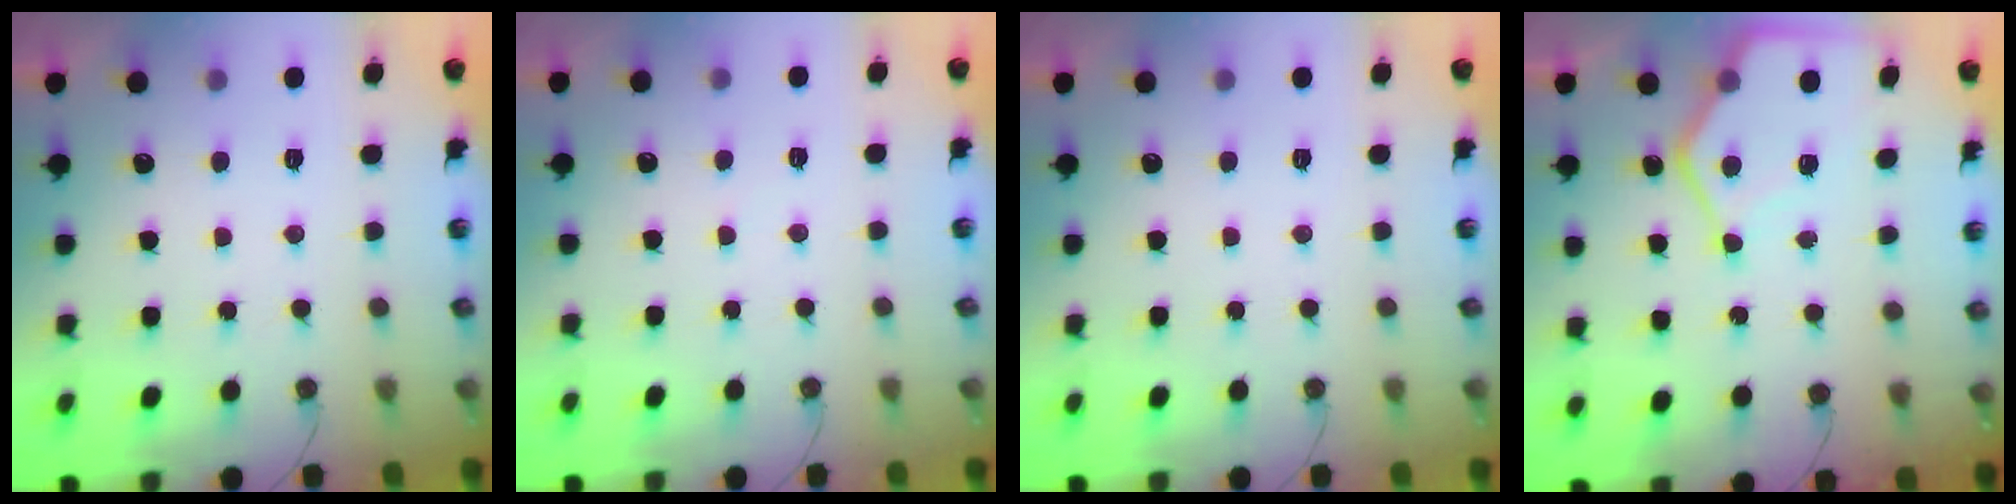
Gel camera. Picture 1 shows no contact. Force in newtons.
{"total": 2.9, "press": 2.9, "slide": 0.4}
{"total": 0.0}
{"total": 9.5, "press": 9.4, "slide": 1.1}